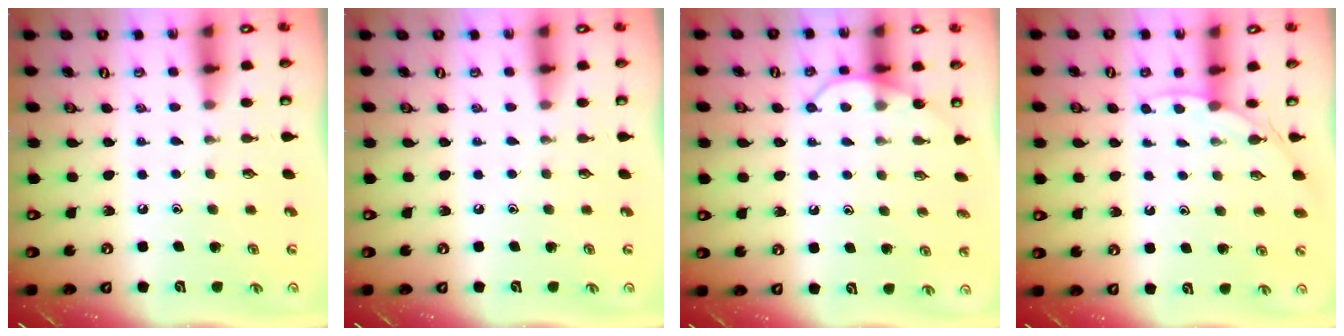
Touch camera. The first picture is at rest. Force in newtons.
{"total": 0.0}
{"total": 7.4, "press": 7.4, "slide": 0.5}
{"total": 2.9, "press": 2.9, "slide": 0.4}